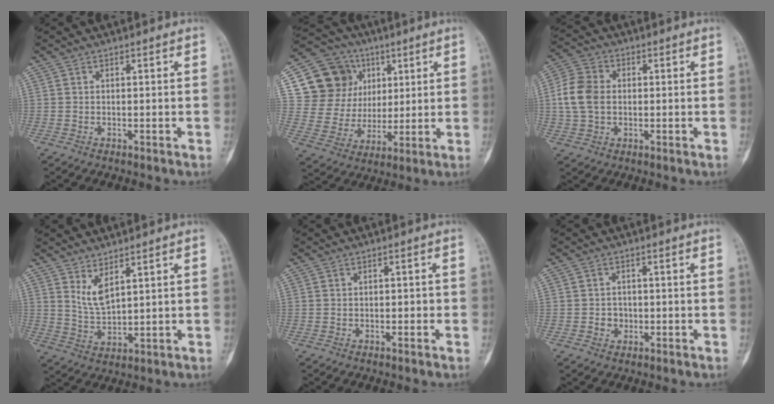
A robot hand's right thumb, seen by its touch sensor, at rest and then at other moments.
{"total": 17.1, "force": [6.2, 14.9, 5.7], "torque": [-0.058, 0.012, 0.125]}
{"total": 8.4, "force": [0.2, 6.3, 5.5], "torque": [-0.104, 0.016, -0.002]}
{"total": 4.8, "force": [3.0, 1.6, 3.3], "torque": [-0.055, -0.036, 0.067]}
{"total": 0.9, "force": [-0.2, 0.7, 0.6], "torque": [-0.001, 0.001, -0.004]}
{"total": 2.4, "force": [-0.5, 2.2, 0.8], "torque": [0.003, 0.008, -0.005]}